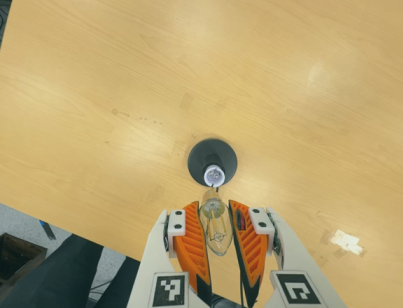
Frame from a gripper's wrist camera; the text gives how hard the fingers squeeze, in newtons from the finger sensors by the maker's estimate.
{"total": 20.9, "left": 23.5, "right": 18.4}